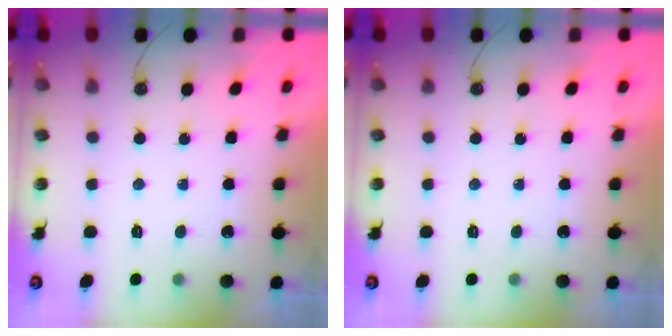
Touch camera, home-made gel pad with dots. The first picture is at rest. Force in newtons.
{"total": 0.0}